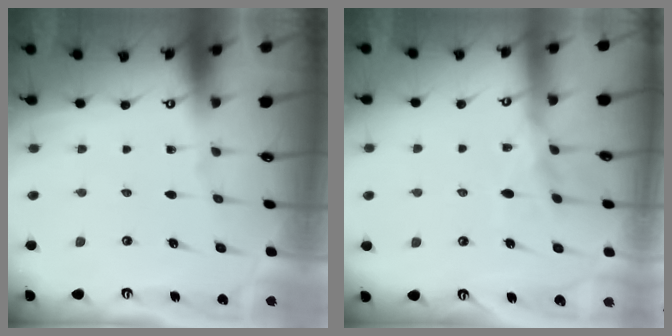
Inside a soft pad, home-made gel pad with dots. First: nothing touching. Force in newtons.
{"total": 9.8, "press": 9.7, "slide": 0.8}